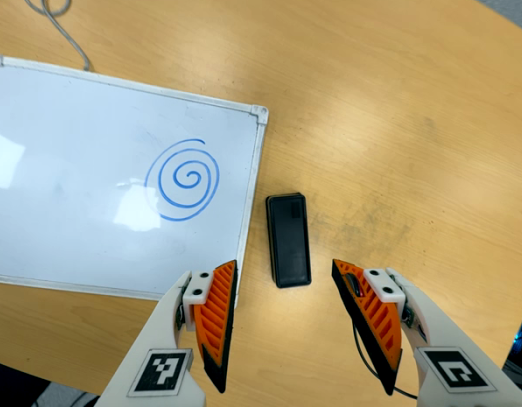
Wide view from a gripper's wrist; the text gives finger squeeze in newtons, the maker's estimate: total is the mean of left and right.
{"total": 0.0}